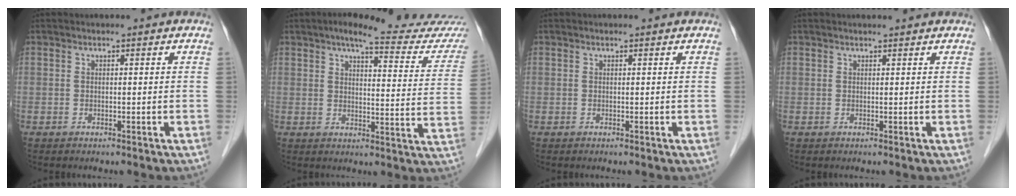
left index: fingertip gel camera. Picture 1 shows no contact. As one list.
[{"total": 17.5, "force": [15.7, 1.7, 7.4], "torque": [-0.083, -0.042, 0.174]}, {"total": 0.0}, {"total": 1.4, "force": [1.3, 0.0, 0.5], "torque": [-0.007, 0.005, 0.018]}]